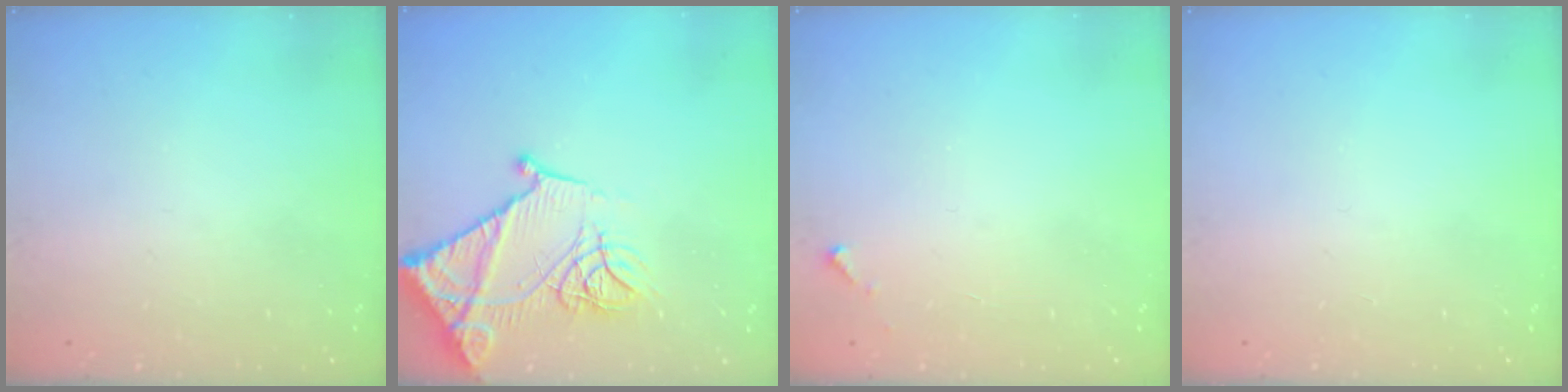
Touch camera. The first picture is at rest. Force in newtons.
{"total": 19.3, "press": 19.2, "slide": 2.1}
{"total": 2.8, "press": 2.8, "slide": 0.1}
{"total": 0.0}